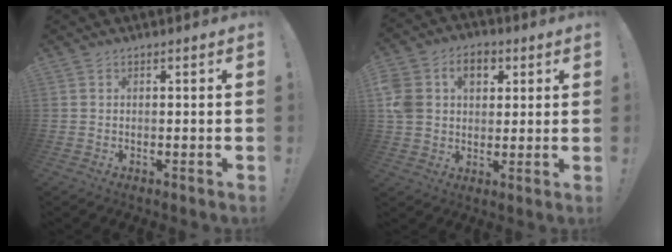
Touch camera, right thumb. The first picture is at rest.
{"total": 12.4, "force": [3.7, 9.9, 6.6], "torque": [-0.111, -0.005, 0.073]}